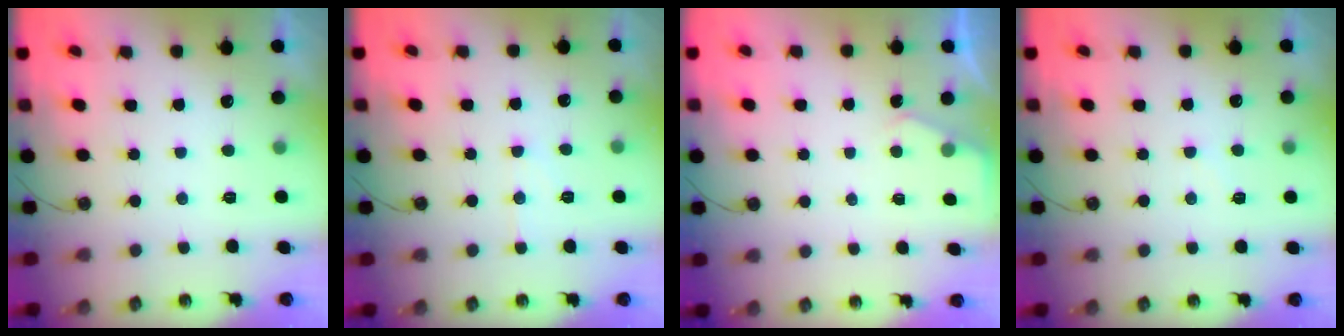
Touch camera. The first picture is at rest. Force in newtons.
{"total": 6.1, "press": 6.1, "slide": 0.4}
{"total": 3.0, "press": 2.9, "slide": 0.5}
{"total": 5.2, "press": 5.2, "slide": 0.5}